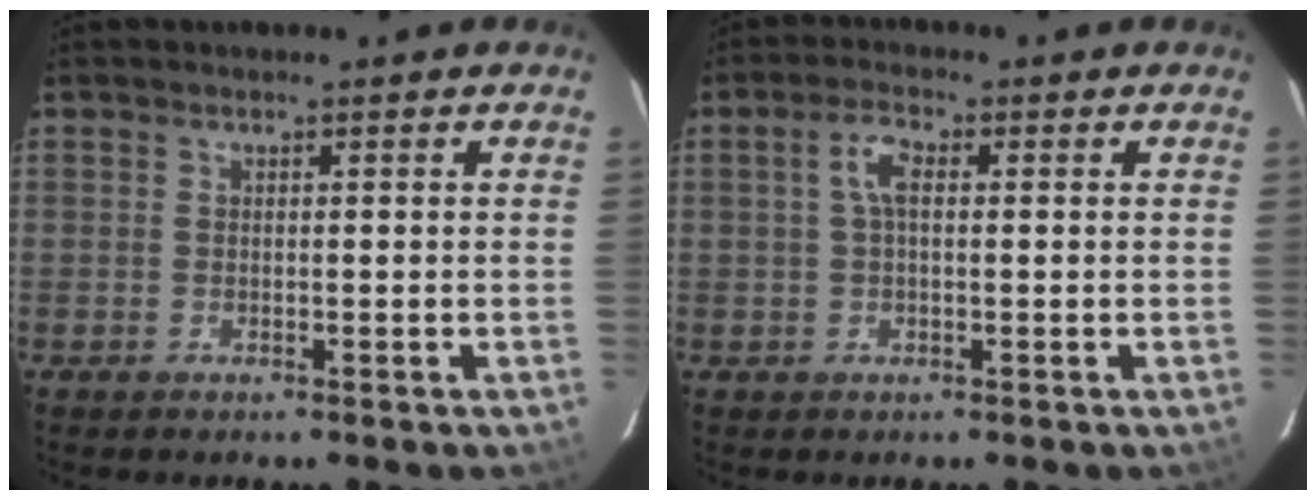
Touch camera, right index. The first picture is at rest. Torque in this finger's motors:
{"motor_torque": [0.39, -0.25, 0.26, 0.07]}